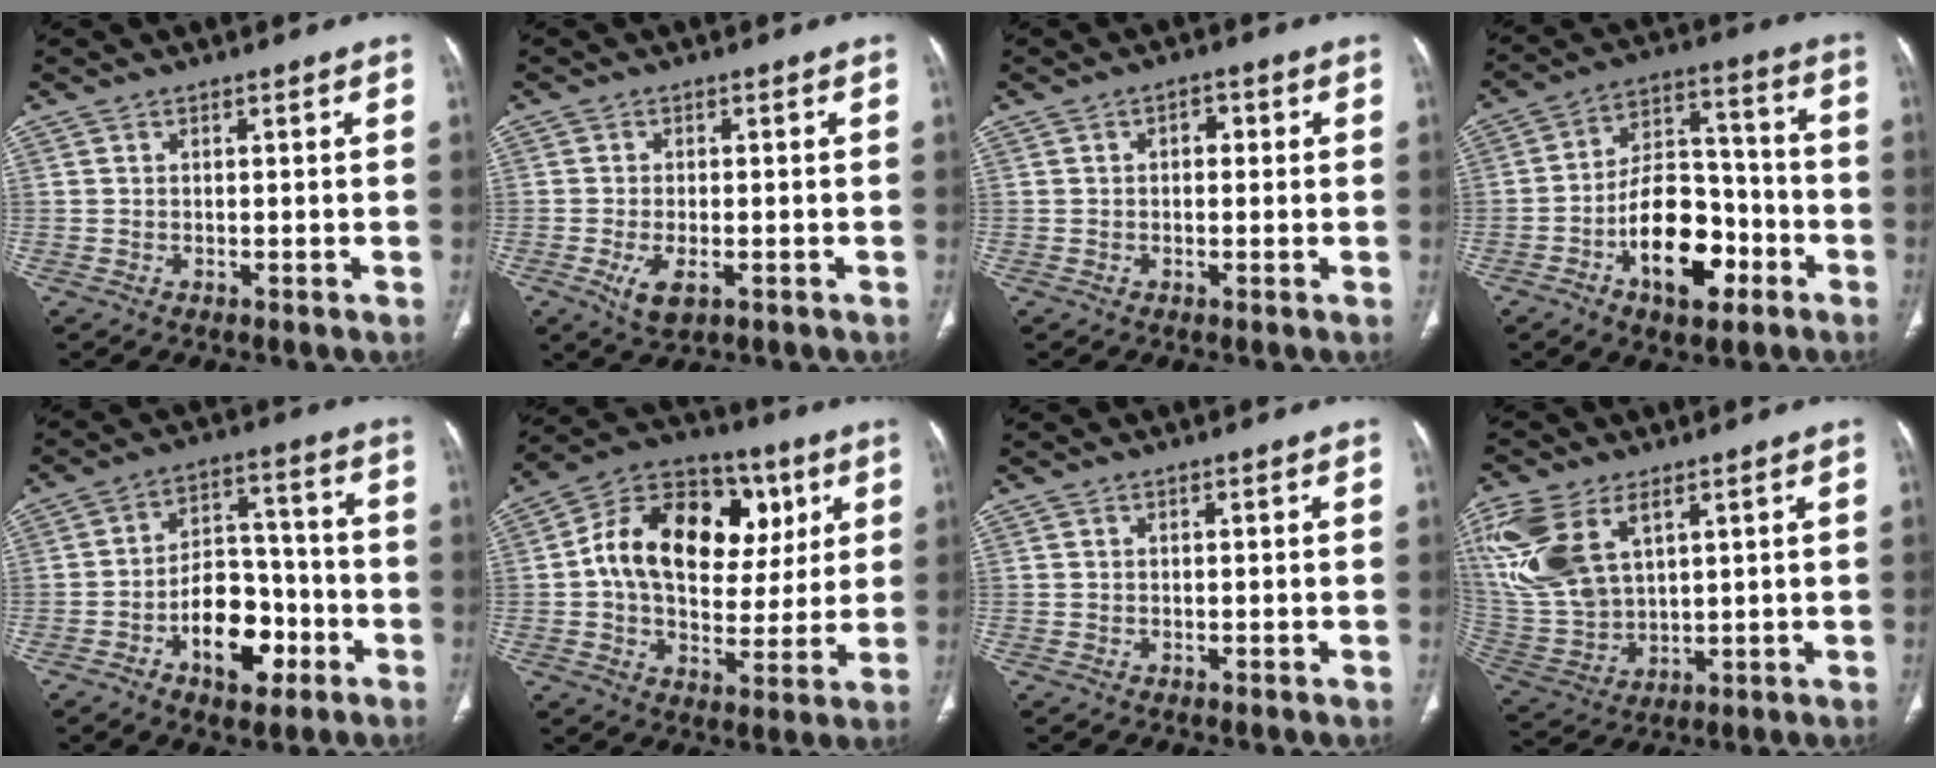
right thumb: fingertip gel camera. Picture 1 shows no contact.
{"total": 4.9, "force": [-1.9, 2.3, 4.0], "torque": [-0.077, -0.005, -0.027]}
{"total": 2.5, "force": [0.4, 1.7, 1.8], "torque": [-0.017, 0.008, 0.003]}
{"total": 16.3, "force": [-6.8, 9.0, 11.7], "torque": [-0.158, 0.048, -0.114]}
{"total": 13.1, "force": [-5.6, 7.9, 8.8], "torque": [-0.102, 0.045, -0.090]}
{"total": 22.3, "force": [5.1, 14.8, 16.0], "torque": [-0.227, 0.015, 0.075]}
{"total": 0.0}
{"total": 17.0, "force": [7.4, 9.7, 11.8], "torque": [-0.261, -0.015, 0.159]}